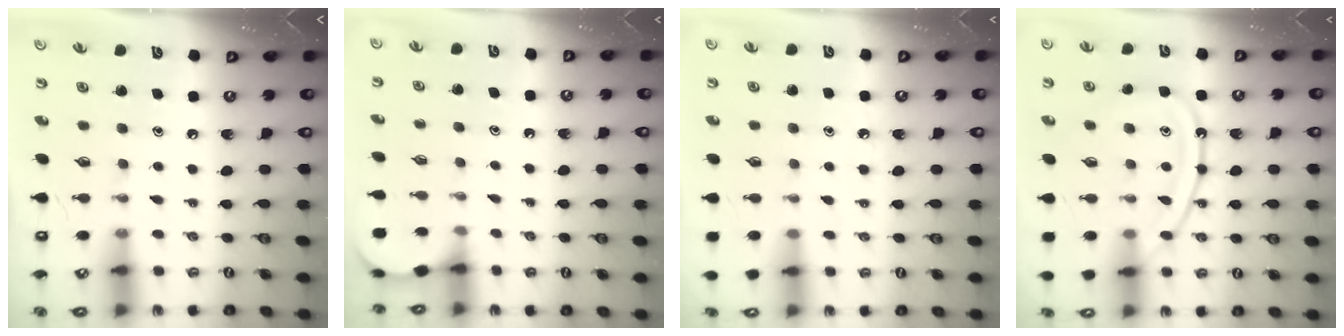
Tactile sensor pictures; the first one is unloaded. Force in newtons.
{"total": 2.4, "press": 2.4, "slide": 0.2}
{"total": 4.4, "press": 4.4, "slide": 0.6}
{"total": 12.8, "press": 12.8, "slide": 1.4}